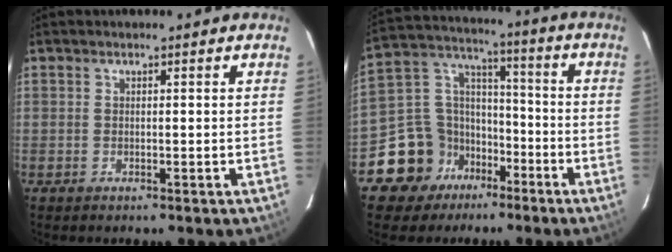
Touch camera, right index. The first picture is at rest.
{"total": 12.8, "force": [-8.0, 9.5, 3.0], "torque": [-0.086, 0.060, -0.130]}